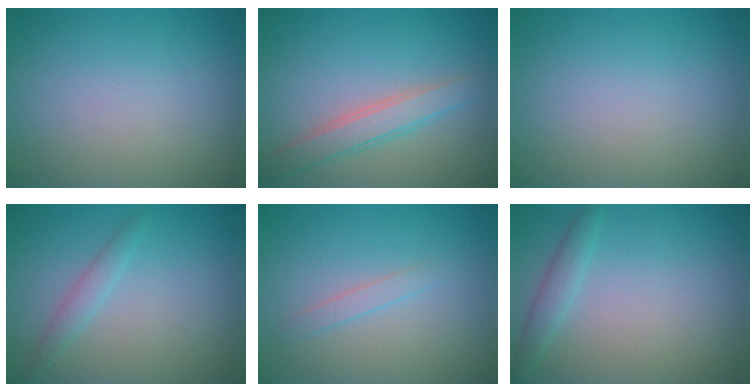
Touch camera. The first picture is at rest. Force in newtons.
{"total": 2.8, "press": 2.8, "slide": 0.2}
{"total": 0.0}
{"total": 1.4, "press": 1.4, "slide": 0.1}
{"total": 1.0, "press": 1.0, "slide": 0.0}
{"total": 1.6, "press": 1.6, "slide": 0.1}